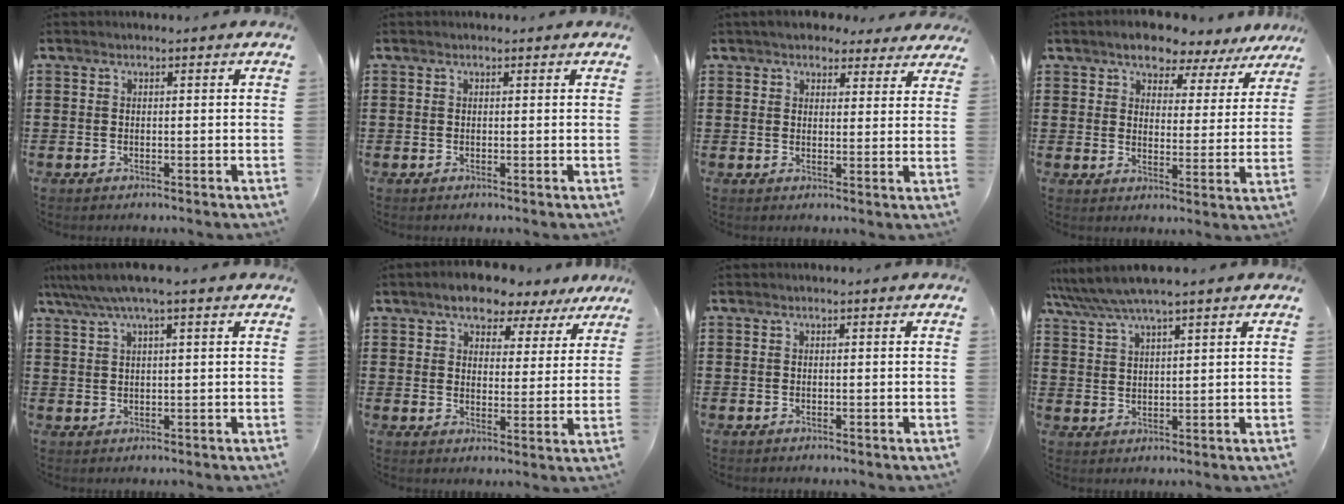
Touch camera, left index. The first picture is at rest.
{"total": 0.0}
{"total": 4.4, "force": [4.0, 1.4, 1.2], "torque": [-0.037, -0.004, 0.076]}
{"total": 5.7, "force": [5.3, 1.6, 1.5], "torque": [-0.047, -0.021, 0.091]}
{"total": 4.0, "force": [2.6, 0.2, 3.1], "torque": [-0.066, 0.002, 0.044]}
{"total": 6.0, "force": [5.3, 2.1, 1.8], "torque": [-0.044, -0.013, 0.092]}
{"total": 0.0}
{"total": 5.3, "force": [4.5, 0.5, 2.8], "torque": [-0.067, -0.010, 0.080]}